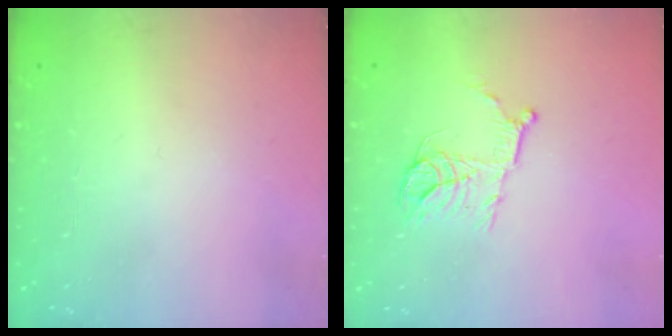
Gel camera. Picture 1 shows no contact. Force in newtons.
{"total": 10.4, "press": 10.4, "slide": 0.6}